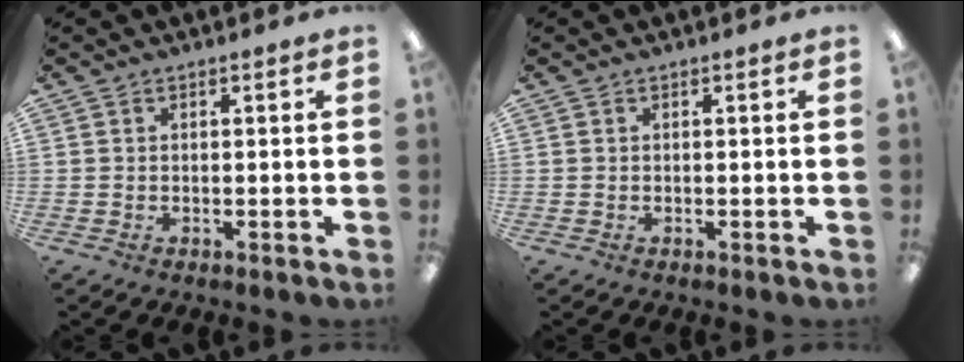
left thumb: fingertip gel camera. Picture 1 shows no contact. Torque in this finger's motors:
{"motor_torque": [-0.11, 0.08, 0.03, 0.02, 0.00]}